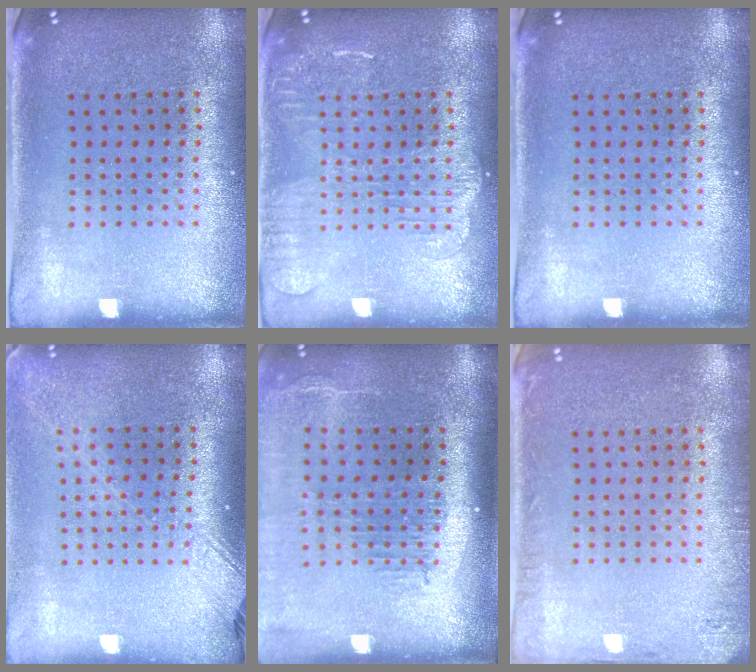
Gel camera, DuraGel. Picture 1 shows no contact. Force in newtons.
{"total": 2.8, "press": 2.7, "slide": 0.4}
{"total": 0.0}
{"total": 1.8, "press": 1.4, "slide": 1.0}
{"total": 2.5, "press": 2.0, "slide": 1.5}
{"total": 1.5, "press": 1.5, "slide": 0.2}